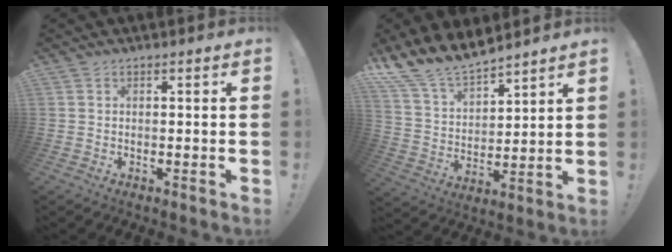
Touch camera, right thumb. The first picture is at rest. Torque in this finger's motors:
{"motor_torque": [0.06, 2.44, 1.05, 1.05, 0.06]}